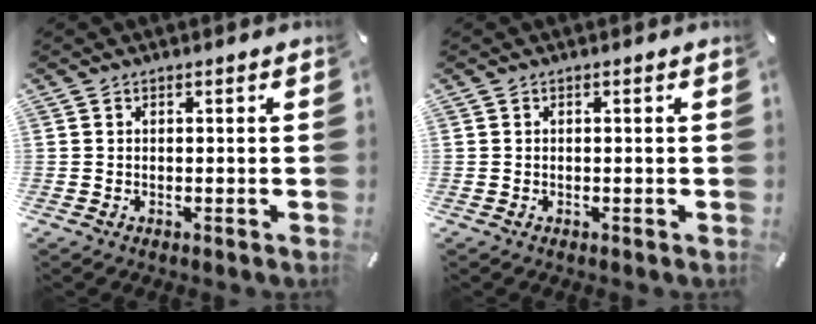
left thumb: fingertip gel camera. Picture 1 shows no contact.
{"total": 0.0}